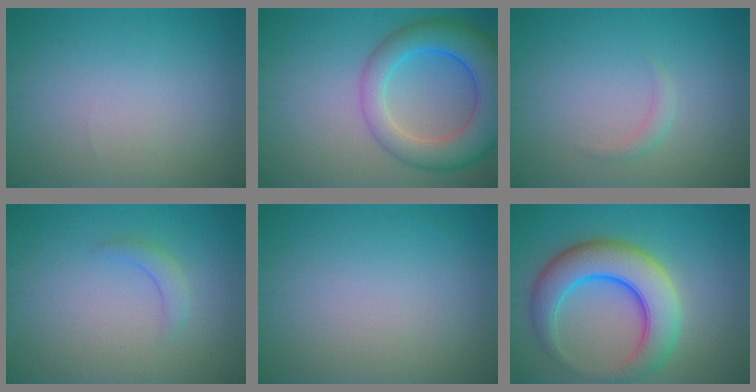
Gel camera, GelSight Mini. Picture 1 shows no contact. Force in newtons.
{"total": 8.3, "press": 8.3, "slide": 0.5}
{"total": 1.0, "press": 1.0, "slide": 0.0}
{"total": 1.5, "press": 1.5, "slide": 0.2}
{"total": 0.0}
{"total": 8.4, "press": 8.4, "slide": 0.2}